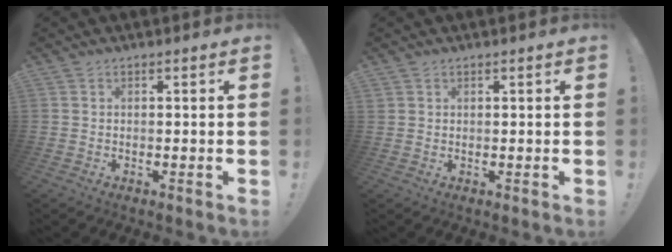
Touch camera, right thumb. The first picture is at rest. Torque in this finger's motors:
{"motor_torque": [-0.05, 0.10, 0.16, 0.00, 0.00]}